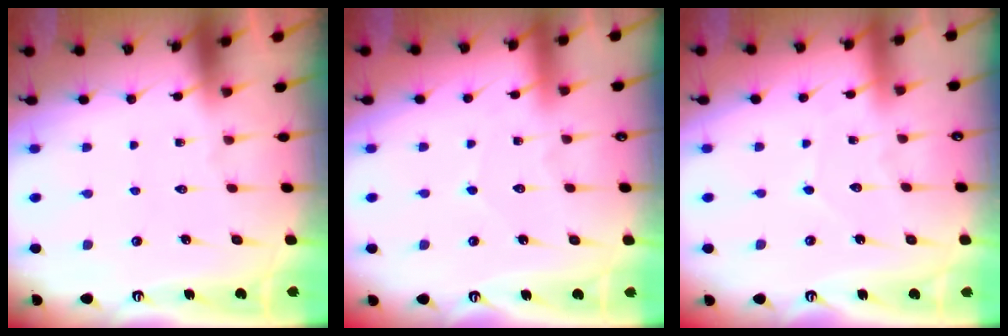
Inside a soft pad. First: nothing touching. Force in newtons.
{"total": 4.0, "press": 4.0, "slide": 0.5}
{"total": 3.7, "press": 3.7, "slide": 0.4}